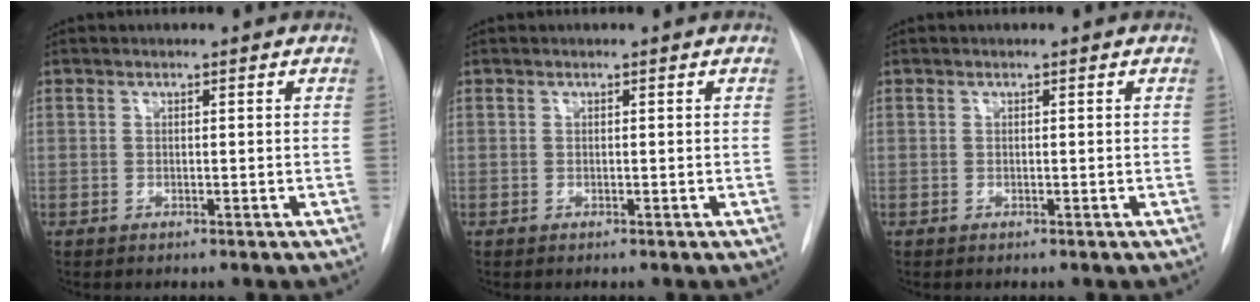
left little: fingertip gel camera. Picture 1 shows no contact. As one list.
[{"total": 0.0}, {"total": 0.0}]